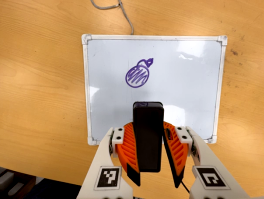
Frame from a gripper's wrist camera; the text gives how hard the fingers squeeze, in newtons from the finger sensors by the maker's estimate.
{"total": 9.9, "left": 8.1, "right": 11.7}